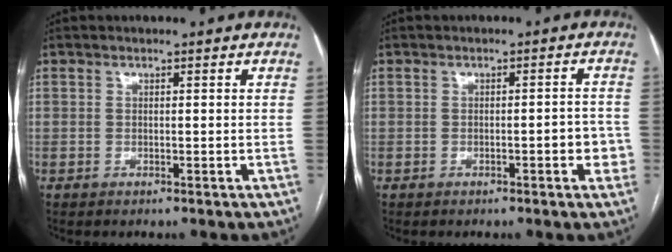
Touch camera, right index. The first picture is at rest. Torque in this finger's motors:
{"motor_torque": [0.60, -0.12, 0.24, 0.04]}